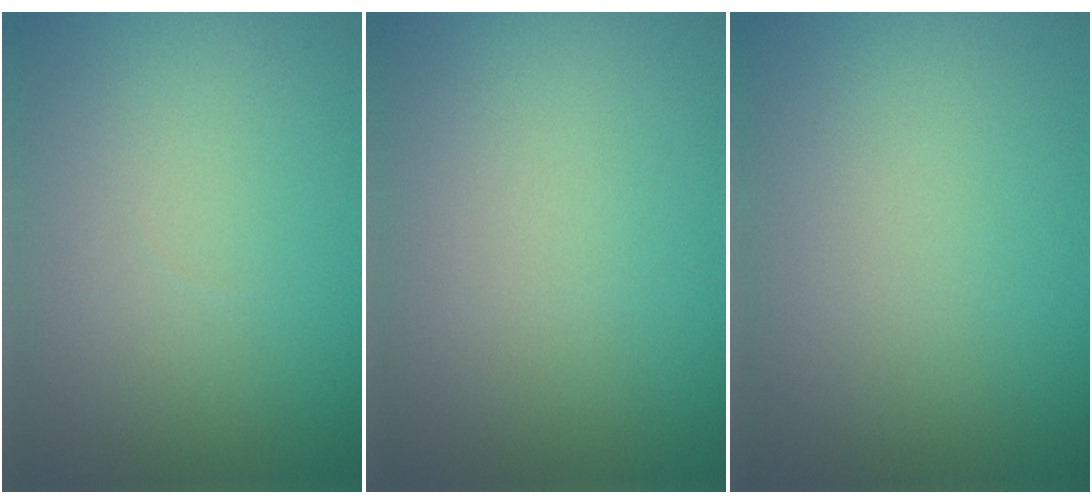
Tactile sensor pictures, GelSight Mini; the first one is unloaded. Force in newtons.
{"total": 0.0}
{"total": 0.0}